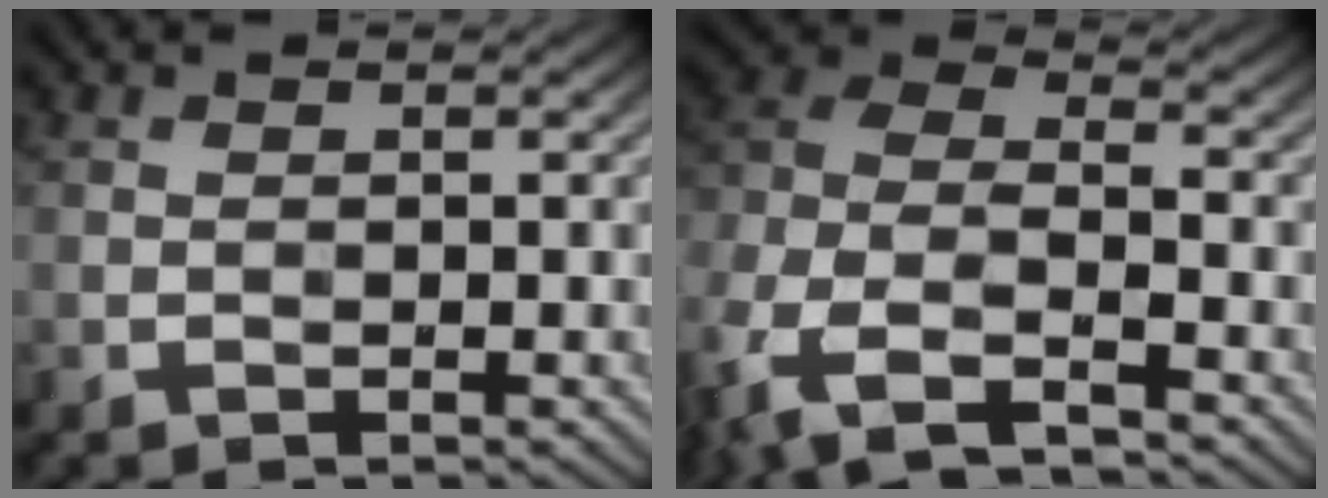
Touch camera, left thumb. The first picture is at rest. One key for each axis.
{"total": 10.6, "fx": -5.8, "fy": 5.6, "fz": 7.0, "tx": -0.172, "ty": -0.011, "tz": -0.127}